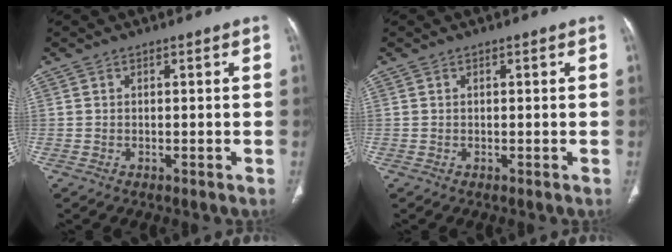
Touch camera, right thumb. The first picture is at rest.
{"total": 0.0}